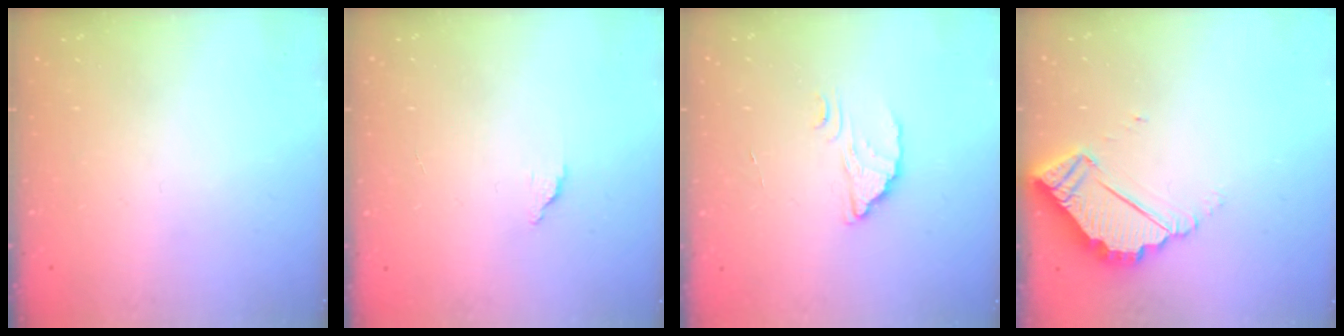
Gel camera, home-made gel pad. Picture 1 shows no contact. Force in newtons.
{"total": 1.4, "press": 1.4, "slide": 0.1}
{"total": 2.6, "press": 2.6, "slide": 0.1}
{"total": 5.3, "press": 5.3, "slide": 0.2}